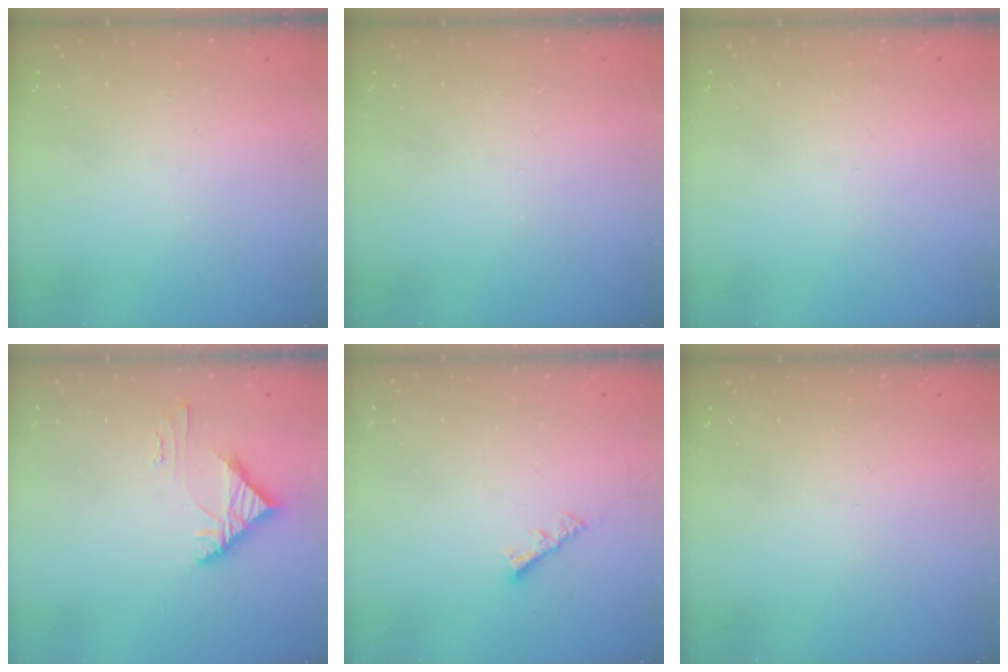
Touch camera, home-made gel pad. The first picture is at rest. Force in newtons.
{"total": 0.0}
{"total": 0.0}
{"total": 4.3, "press": 4.3, "slide": 0.5}
{"total": 3.7, "press": 3.7, "slide": 0.5}
{"total": 0.0}